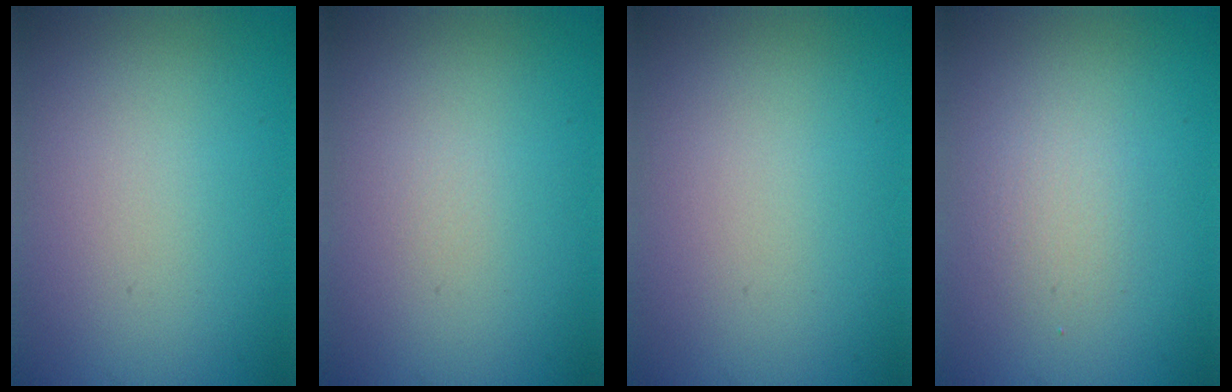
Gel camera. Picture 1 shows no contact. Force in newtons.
{"total": 0.0}
{"total": 0.0}
{"total": 1.7, "press": 1.7, "slide": 0.1}